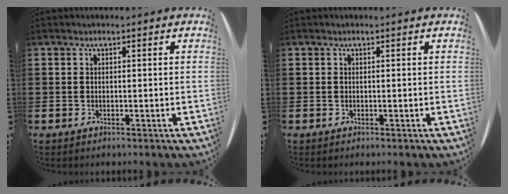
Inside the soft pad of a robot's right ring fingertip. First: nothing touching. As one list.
[{"total": 0.0}]